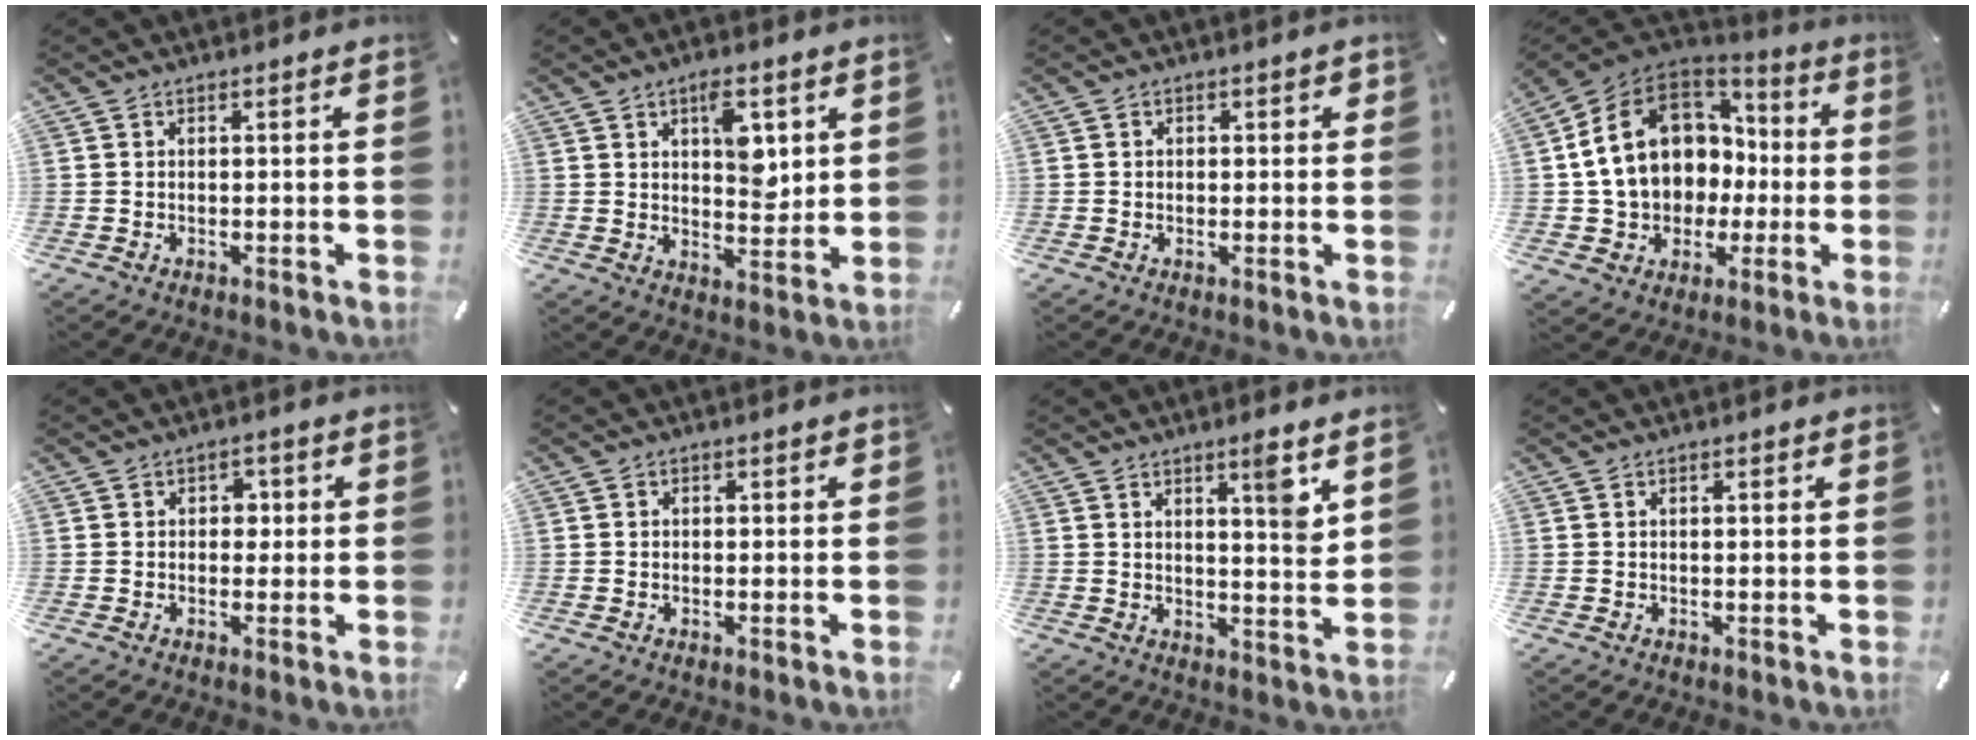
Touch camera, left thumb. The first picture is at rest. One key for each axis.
{"total": 9.0, "fx": 3.4, "fy": 5.0, "fz": 6.6, "tx": -0.082, "ty": -0.017, "tz": 0.053}
{"total": 1.3, "fx": -0.1, "fy": 1.2, "fz": 0.5, "tx": -0.001, "ty": 0.003, "tz": -0.006}
{"total": 15.8, "fx": 1.5, "fy": 13.6, "fz": 8.0, "tx": -0.171, "ty": -0.001, "tz": 0.038}
{"total": 2.5, "fx": 0.0, "fy": 2.1, "fz": 1.4, "tx": -0.014, "ty": 0.001, "tz": -0.008}
{"total": 0.9, "fx": -0.1, "fy": 0.9, "fz": 0.1, "tx": -0.002, "ty": 0.006, "tz": -0.004}
{"total": 6.9, "fx": 4.0, "fy": 0.9, "fz": 5.5, "tx": -0.068, "ty": -0.031, "tz": 0.056}
{"total": 0.6, "fx": 0.2, "fy": 0.2, "fz": 0.5, "tx": -0.010, "ty": 0.000, "tz": 0.004}